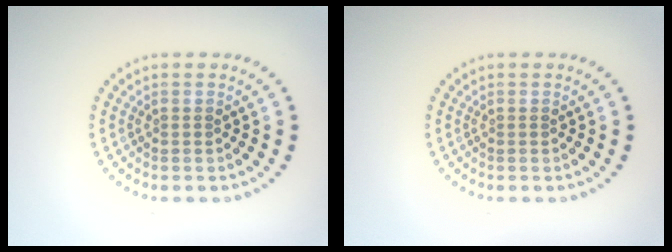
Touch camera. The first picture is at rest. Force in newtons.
{"total": 0.0}